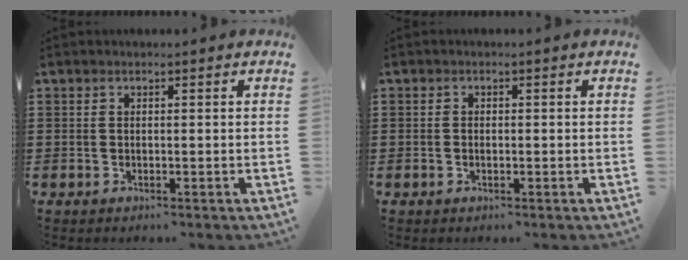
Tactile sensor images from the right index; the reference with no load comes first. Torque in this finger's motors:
{"motor_torque": [-0.89, 1.25, -0.03, -0.01]}